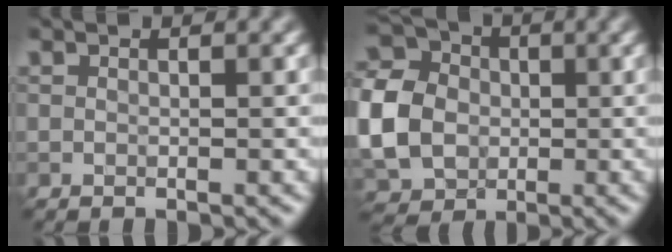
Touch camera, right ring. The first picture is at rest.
{"total": 8.5, "force": [-0.9, 7.0, 4.6], "torque": [-0.124, 0.001, -0.024]}